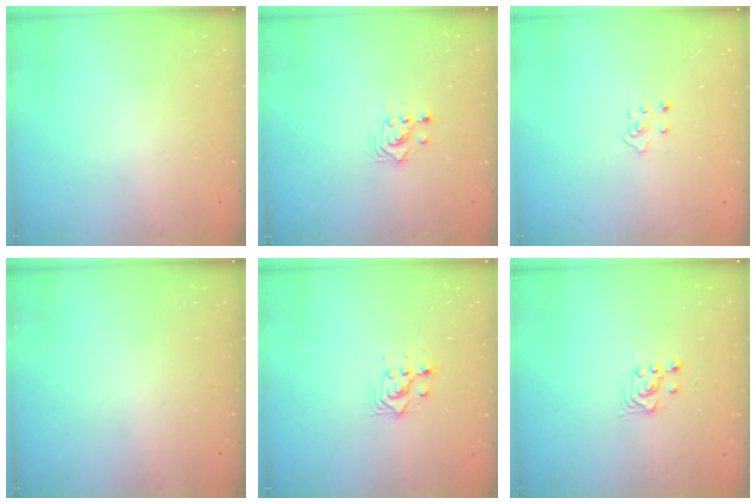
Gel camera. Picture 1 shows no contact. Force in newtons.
{"total": 2.8, "press": 2.8, "slide": 0.2}
{"total": 2.7, "press": 2.7, "slide": 0.2}
{"total": 0.0}
{"total": 3.7, "press": 3.7, "slide": 0.2}
{"total": 3.3, "press": 3.1, "slide": 1.1}